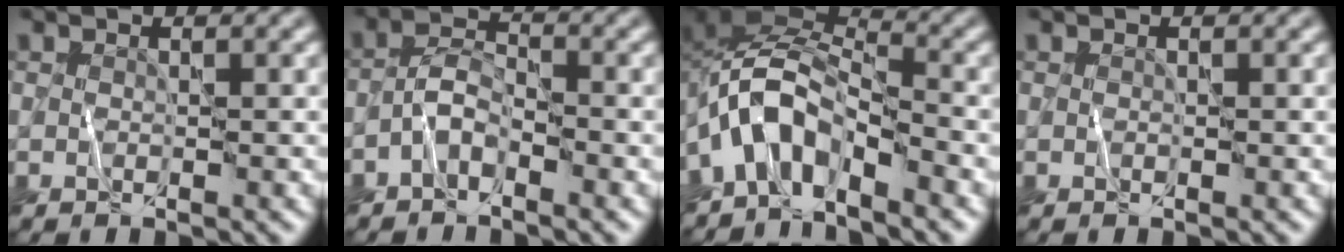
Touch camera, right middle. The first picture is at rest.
{"total": 2.4, "force": [-1.6, 1.0, 1.5], "torque": [-0.027, 0.012, -0.039]}
{"total": 6.6, "force": [-3.6, 3.4, 4.3], "torque": [-0.062, 0.011, -0.083]}
{"total": 0.0}